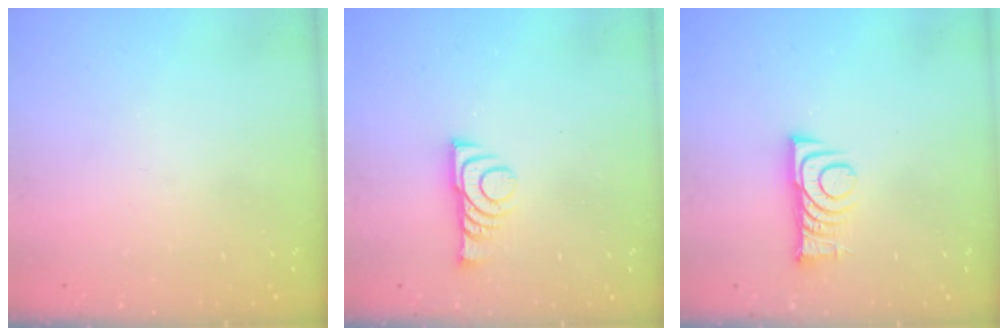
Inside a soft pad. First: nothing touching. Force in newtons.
{"total": 8.2, "press": 8.1, "slide": 1.0}
{"total": 8.1, "press": 8.1, "slide": 0.9}